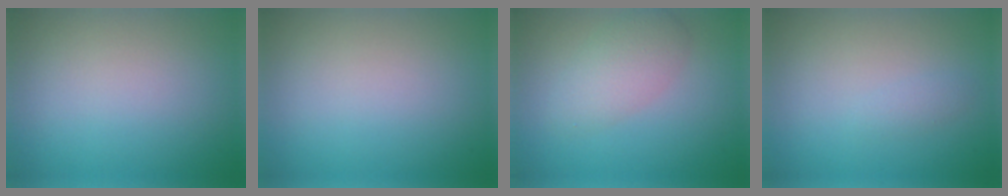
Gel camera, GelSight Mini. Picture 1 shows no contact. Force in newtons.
{"total": 0.0}
{"total": 3.2, "press": 3.2, "slide": 0.1}
{"total": 0.8, "press": 0.7, "slide": 0.1}